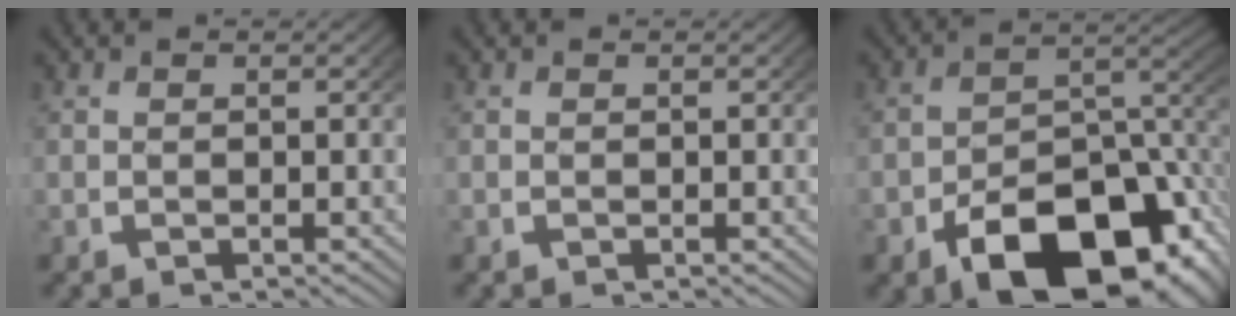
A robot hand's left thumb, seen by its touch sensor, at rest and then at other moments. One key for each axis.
{"total": 0.0}
{"total": 14.3, "fx": -5.7, "fy": 8.0, "fz": 10.4, "tx": -0.152, "ty": -0.038, "tz": -0.065}